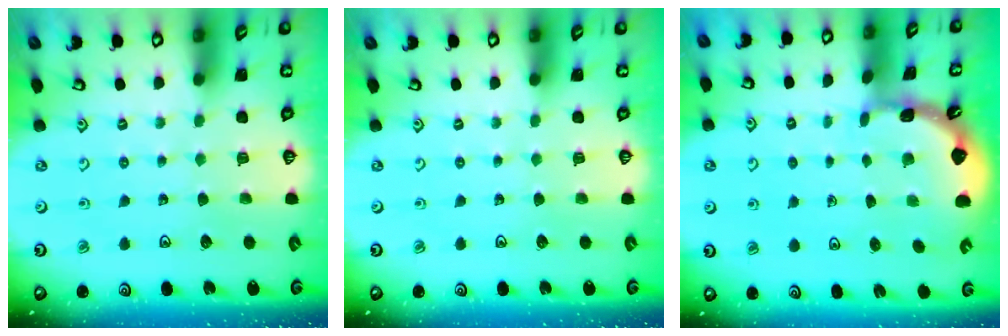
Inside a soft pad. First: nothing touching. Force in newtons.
{"total": 0.0}
{"total": 1.8, "press": 1.8, "slide": 0.2}